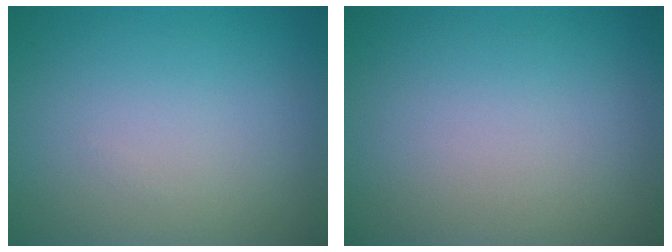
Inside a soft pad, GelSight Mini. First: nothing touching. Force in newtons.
{"total": 0.0}